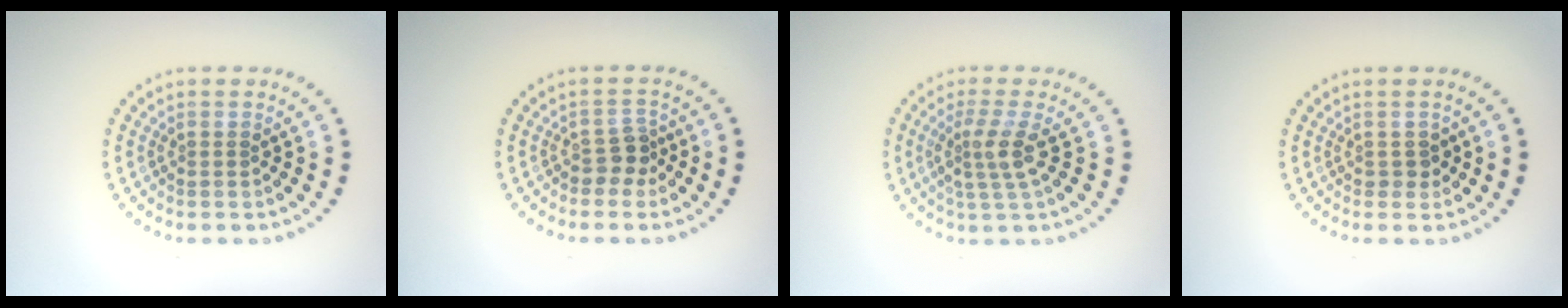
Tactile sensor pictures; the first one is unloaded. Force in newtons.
{"total": 1.9, "press": 1.6, "slide": 1.1}
{"total": 2.8, "press": 2.2, "slide": 1.8}
{"total": 1.1, "press": 1.1, "slide": 0.3}